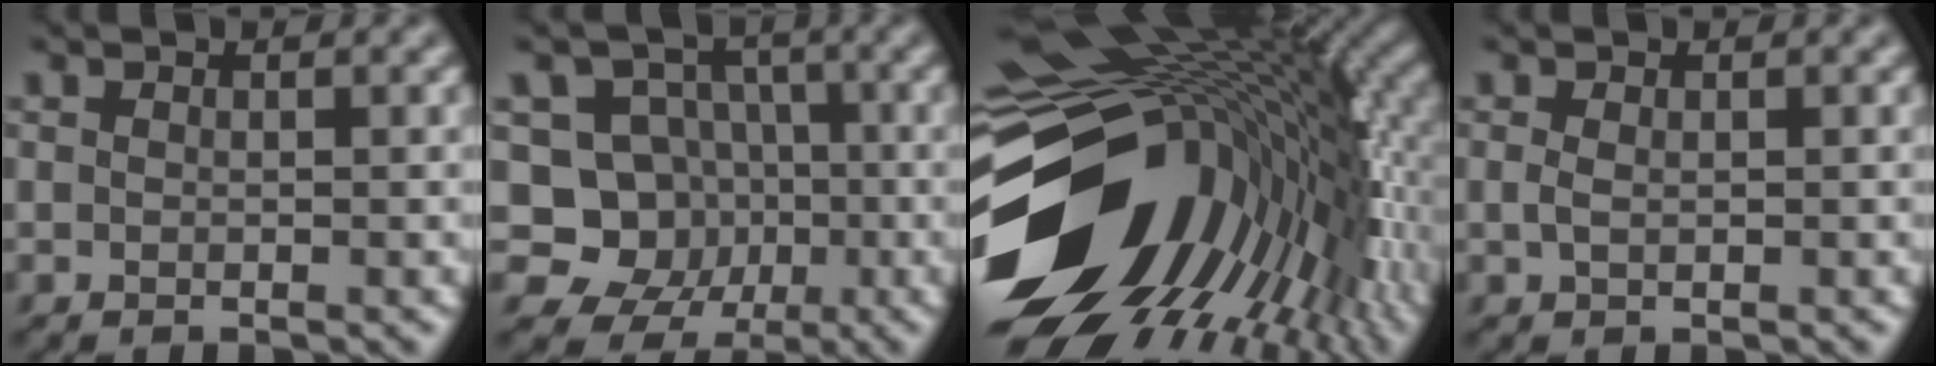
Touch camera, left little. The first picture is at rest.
{"total": 8.3, "force": [-1.5, 7.7, 2.8], "torque": [-0.040, 0.014, -0.058]}
{"total": 18.6, "force": [-5.3, 11.7, 13.4], "torque": [-0.256, -0.034, -0.076]}
{"total": 1.0, "force": [-0.1, 0.6, 0.8], "torque": [-0.022, -0.001, 0.000]}